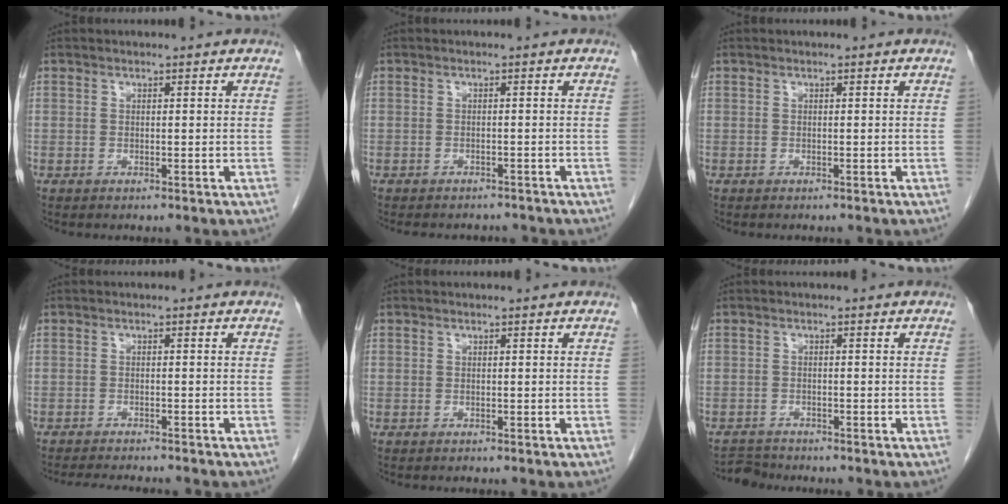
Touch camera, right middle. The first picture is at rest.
{"total": 6.1, "force": [-5.6, 2.0, 1.3], "torque": [-0.017, 0.000, -0.065]}
{"total": 0.8, "force": [-0.7, 0.2, 0.3], "torque": [-0.005, -0.001, -0.009]}
{"total": 6.8, "force": [-6.3, 0.7, 2.5], "torque": [-0.035, -0.013, -0.090]}
{"total": 0.0}
{"total": 2.2, "force": [-2.1, 0.2, -0.6], "torque": [0.013, -0.010, -0.038]}